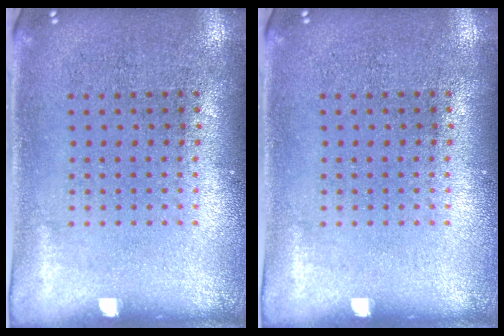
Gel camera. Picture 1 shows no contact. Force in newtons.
{"total": 0.0}